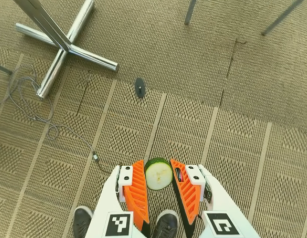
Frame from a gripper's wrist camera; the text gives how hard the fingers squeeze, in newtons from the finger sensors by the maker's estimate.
{"total": 7.2, "left": 6.9, "right": 7.5}